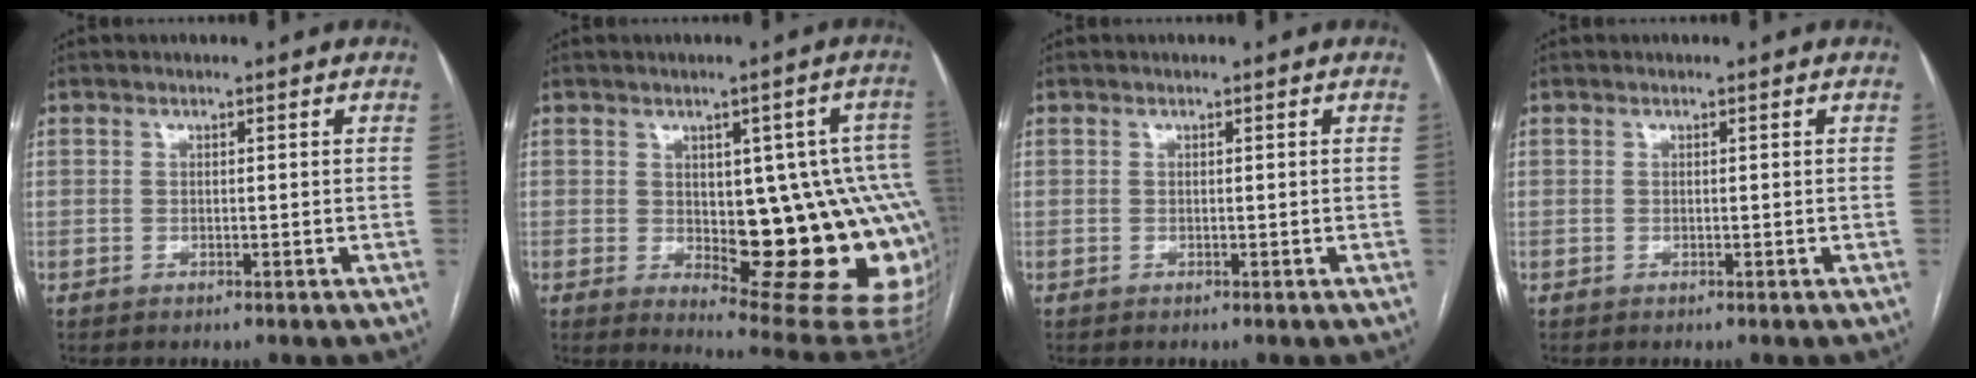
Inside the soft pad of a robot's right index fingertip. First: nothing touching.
{"total": 18.1, "force": [-1.4, 6.5, 16.8], "torque": [-0.130, 0.016, 0.005]}
{"total": 0.0}
{"total": 0.0}